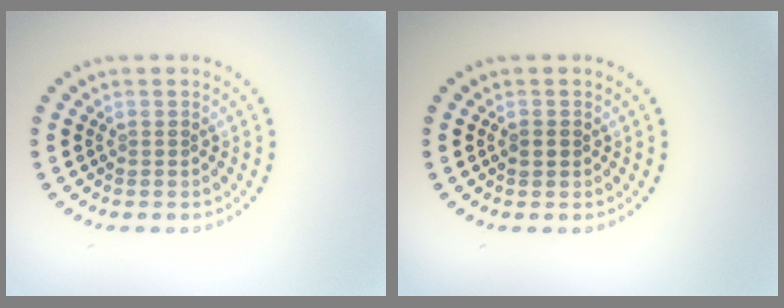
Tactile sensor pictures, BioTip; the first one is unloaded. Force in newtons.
{"total": 1.2, "press": 1.2, "slide": 0.1}